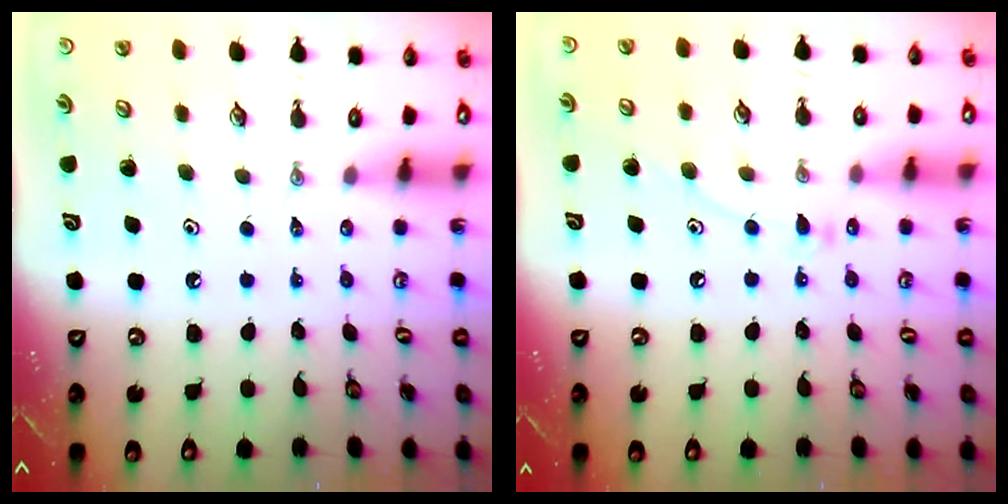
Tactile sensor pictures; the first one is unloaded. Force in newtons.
{"total": 8.9, "press": 8.8, "slide": 0.7}